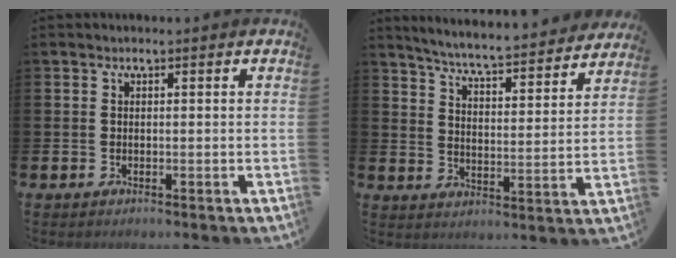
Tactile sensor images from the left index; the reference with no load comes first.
{"total": 6.1, "force": [5.9, -0.1, 1.5], "torque": [-0.052, -0.051, 0.096]}